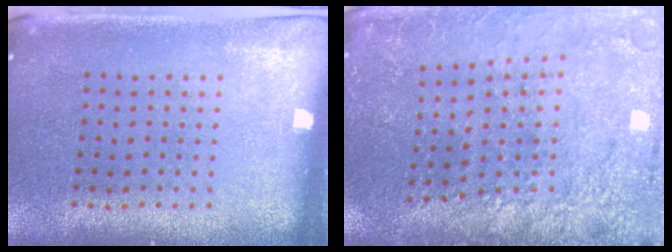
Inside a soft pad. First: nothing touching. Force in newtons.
{"total": 3.0, "press": 3.0, "slide": 0.5}